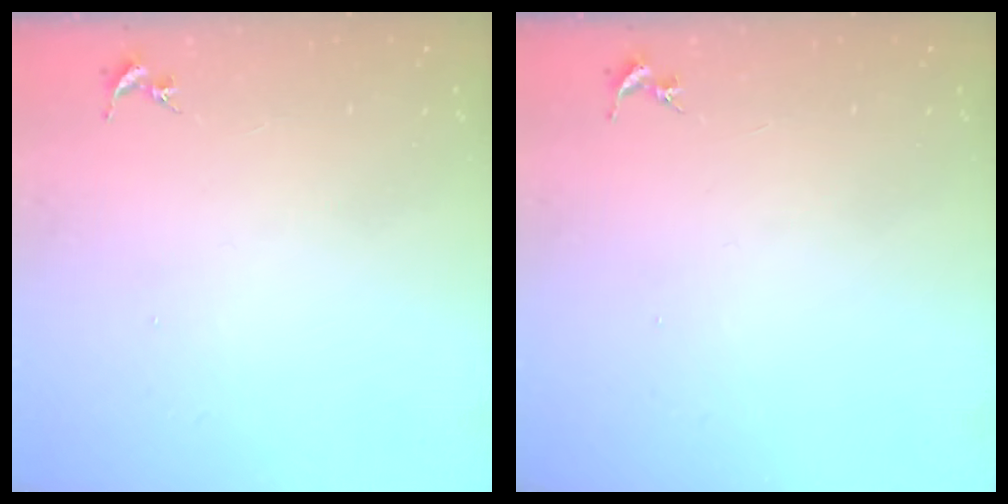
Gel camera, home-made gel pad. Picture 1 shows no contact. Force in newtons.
{"total": 0.0}